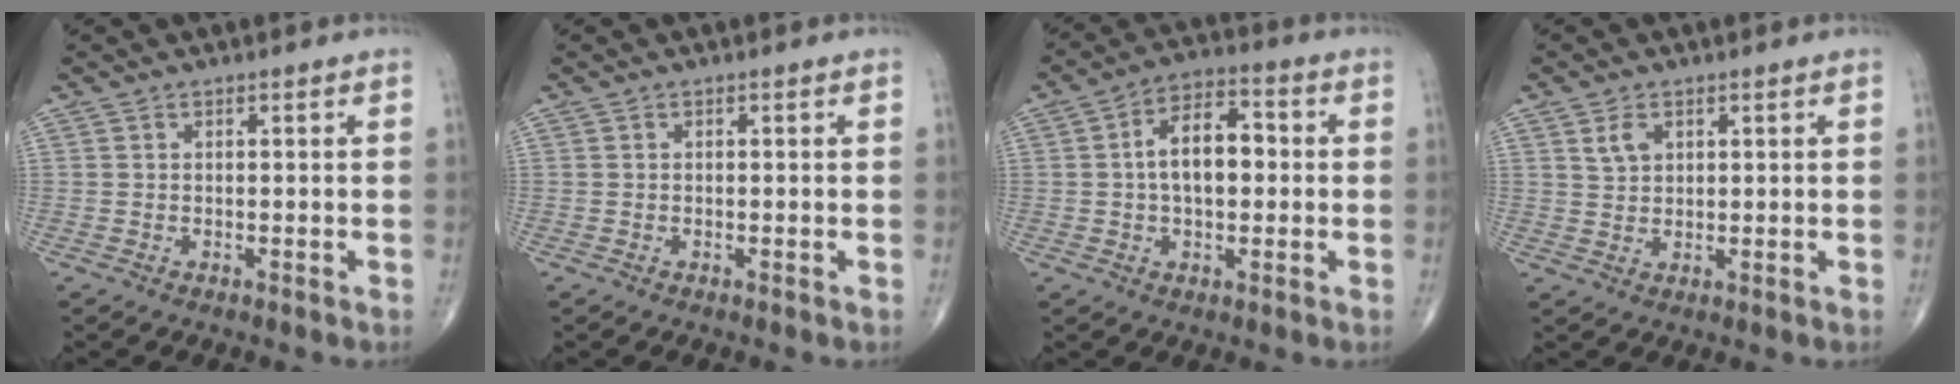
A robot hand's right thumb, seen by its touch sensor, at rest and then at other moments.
{"total": 0.0}
{"total": 10.3, "force": [0.4, 5.8, 8.5], "torque": [-0.129, 0.026, 0.000]}
{"total": 3.3, "force": [1.5, 2.2, 1.9], "torque": [-0.027, -0.006, 0.032]}